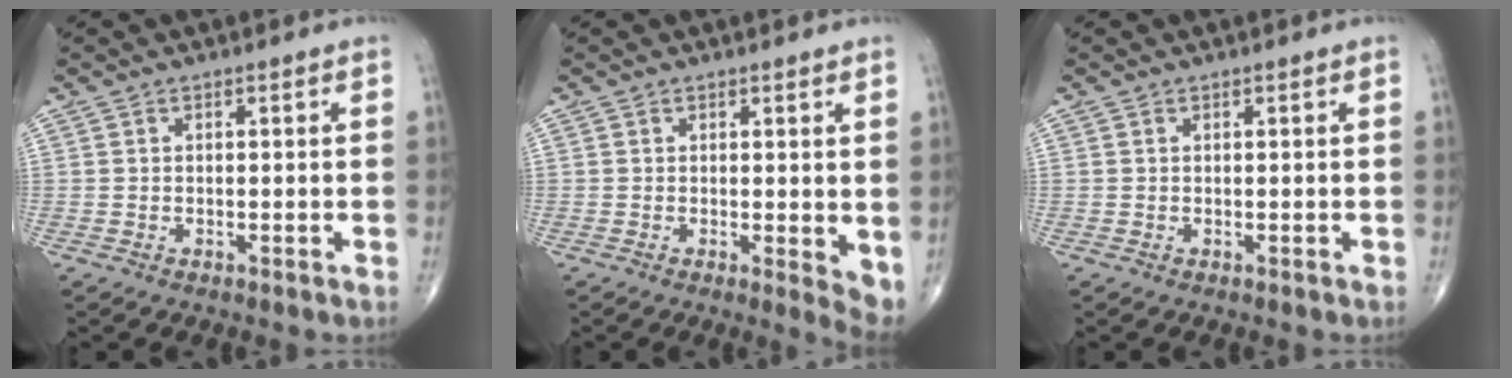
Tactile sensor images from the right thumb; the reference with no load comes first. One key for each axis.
{"total": 4.2, "fx": 0.5, "fy": 1.4, "fz": 3.9, "tx": -0.054, "ty": -0.014, "tz": 0.007}
{"total": 0.0}